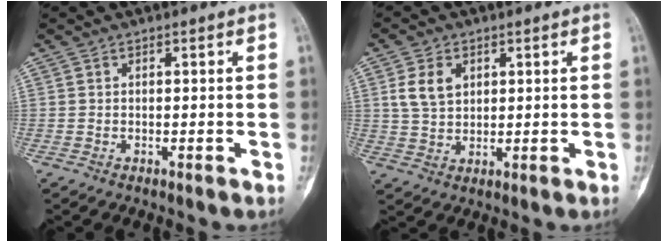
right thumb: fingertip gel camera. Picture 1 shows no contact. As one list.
[{"total": 5.8, "force": [2.0, 4.1, 3.7], "torque": [-0.058, -0.006, 0.041]}]